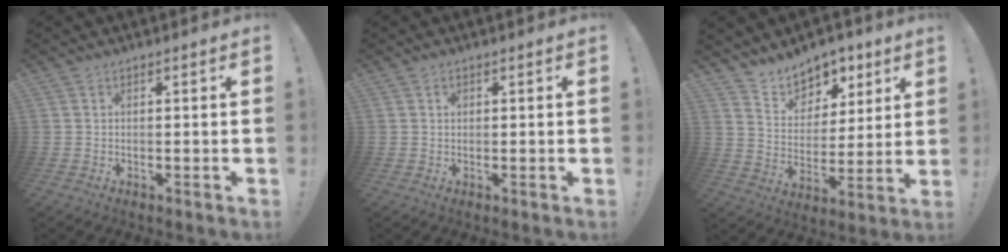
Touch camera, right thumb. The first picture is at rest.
{"total": 0.6, "force": [0.2, 0.6, 0.1], "torque": [0.002, 0.000, 0.004]}
{"total": 10.5, "force": [8.3, 6.2, 1.8], "torque": [-0.035, -0.070, 0.161]}